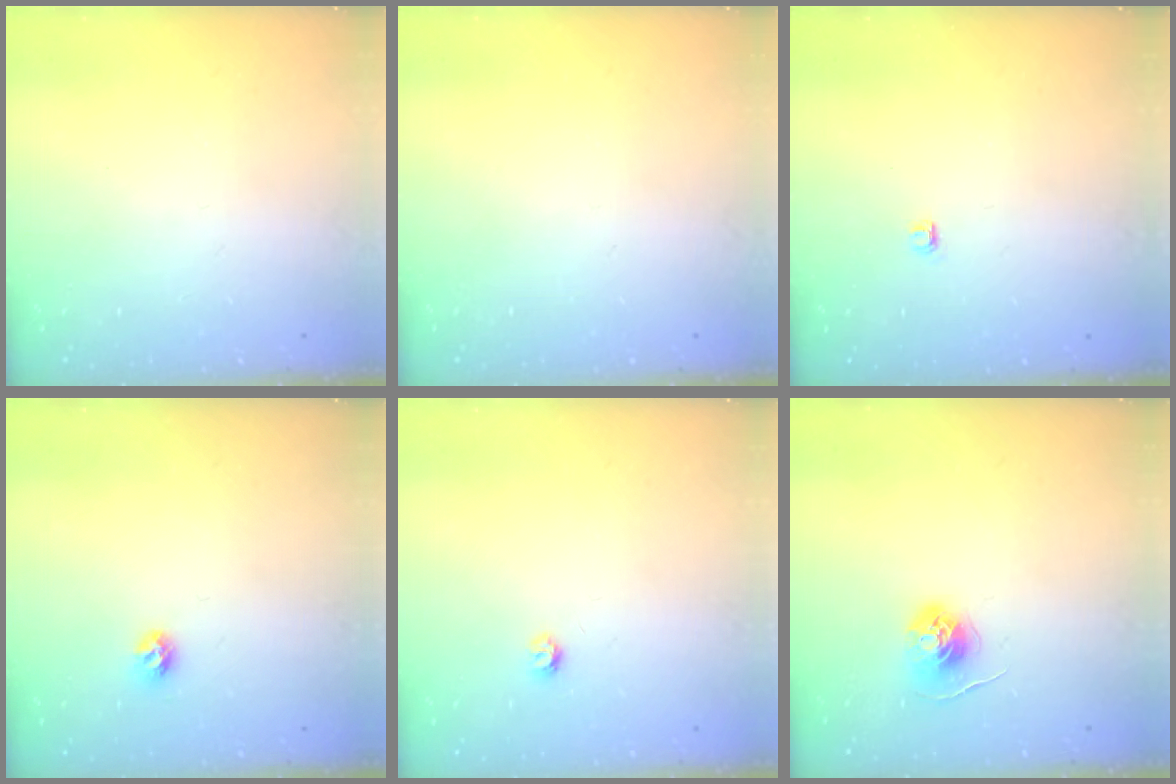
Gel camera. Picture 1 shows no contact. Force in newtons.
{"total": 0.0}
{"total": 2.8, "press": 2.8, "slide": 0.4}
{"total": 5.9, "press": 5.9, "slide": 0.8}
{"total": 3.6, "press": 3.6, "slide": 0.3}
{"total": 5.7, "press": 5.7, "slide": 0.5}